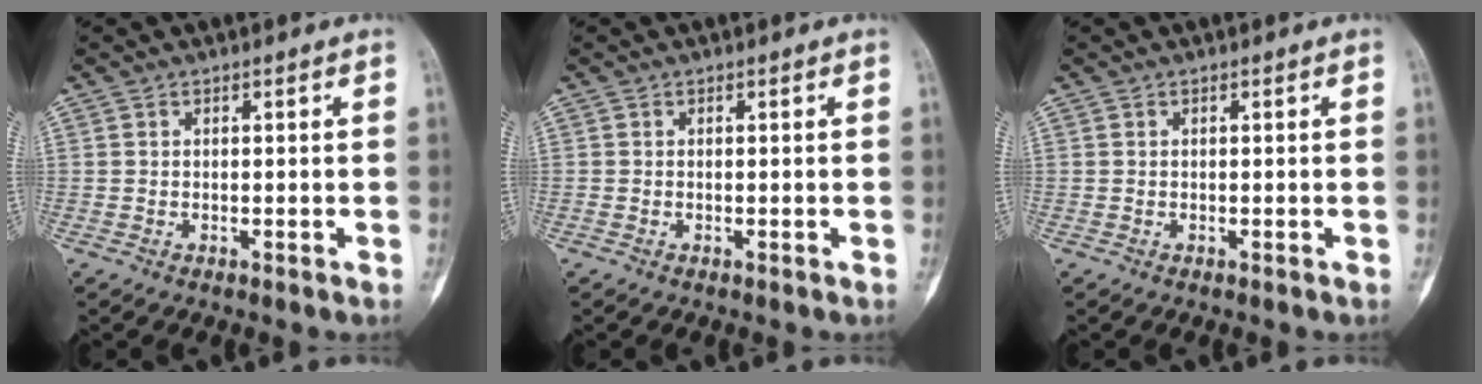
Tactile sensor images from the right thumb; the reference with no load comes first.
{"total": 0.0}
{"total": 0.0}